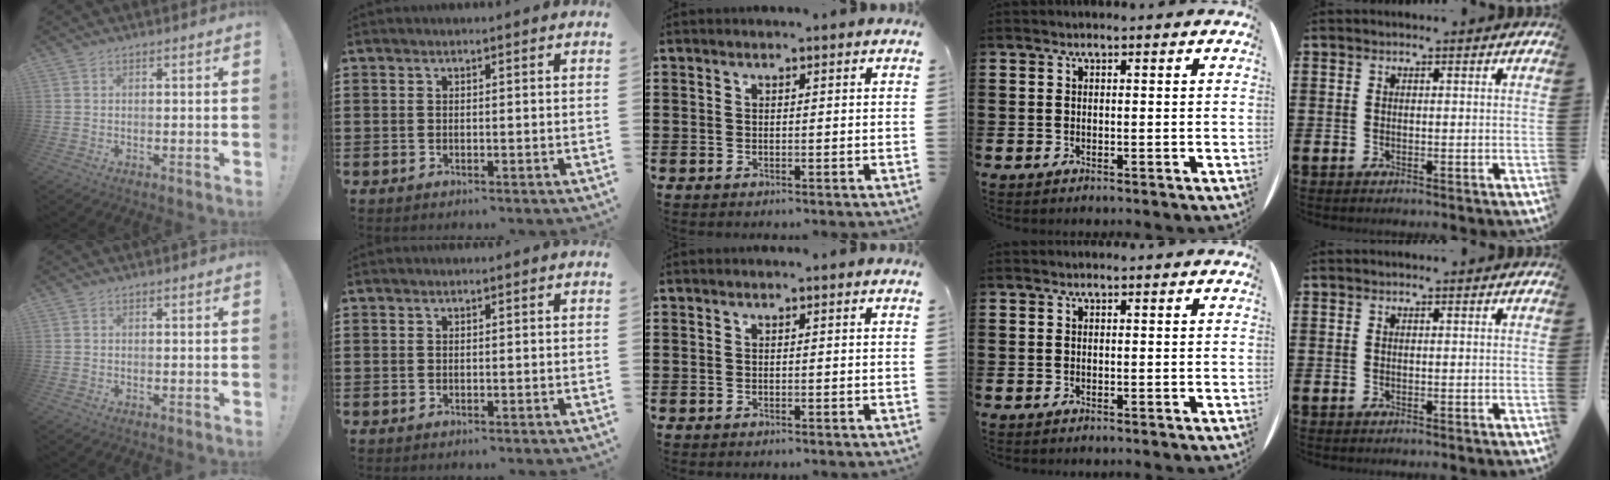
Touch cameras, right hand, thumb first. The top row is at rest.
{}